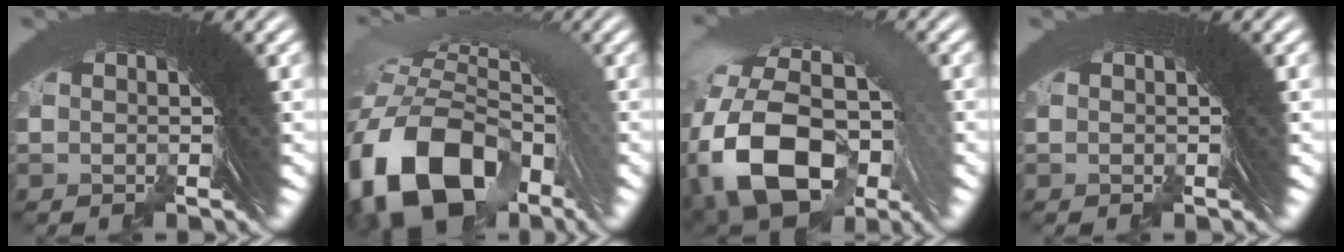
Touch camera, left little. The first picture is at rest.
{"total": 11.1, "force": [-1.5, 7.3, 8.2], "torque": [-0.173, -0.032, -0.006]}
{"total": 13.6, "force": [-0.4, 9.5, 9.7], "torque": [-0.204, -0.038, 0.011]}
{"total": 0.0}